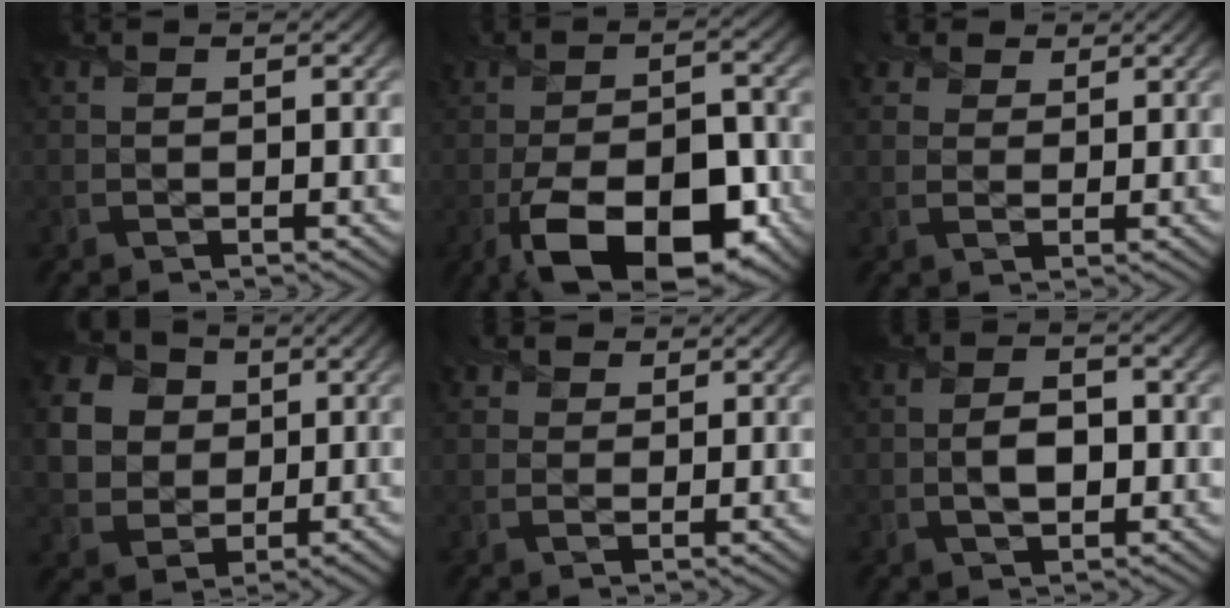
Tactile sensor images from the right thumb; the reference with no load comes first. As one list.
[{"total": 14.4, "force": [-7.0, 6.8, 10.5], "torque": [-0.173, -0.012, -0.113]}, {"total": 3.6, "force": [2.3, 2.5, 1.3], "torque": [-0.038, -0.004, 0.046]}, {"total": 10.0, "force": [1.4, 8.8, 4.6], "torque": [-0.152, 0.005, 0.020]}, {"total": 2.6, "force": [1.5, 1.9, 1.0], "torque": [-0.026, 0.001, 0.025]}, {"total": 3.8, "force": [-0.4, 2.2, 3.1], "torque": [-0.056, 0.002, -0.010]}]